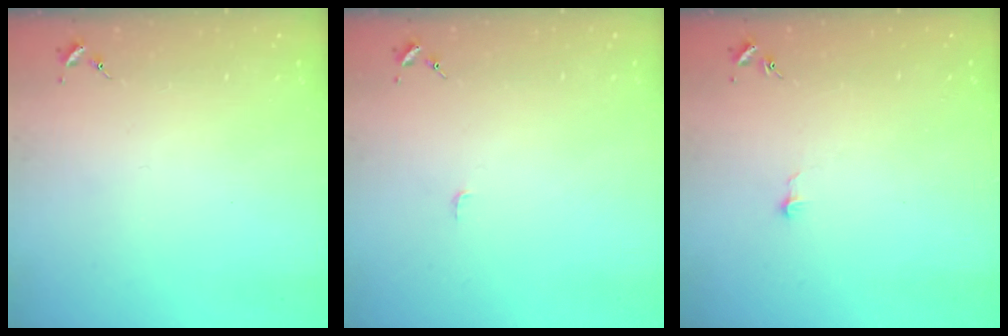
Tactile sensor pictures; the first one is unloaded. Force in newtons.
{"total": 2.8, "press": 2.8, "slide": 0.3}
{"total": 2.6, "press": 2.6, "slide": 0.2}